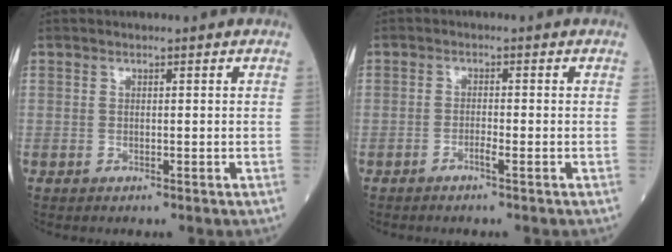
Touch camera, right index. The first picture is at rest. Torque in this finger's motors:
{"motor_torque": [-0.19, 0.05, -0.04, 0.00]}